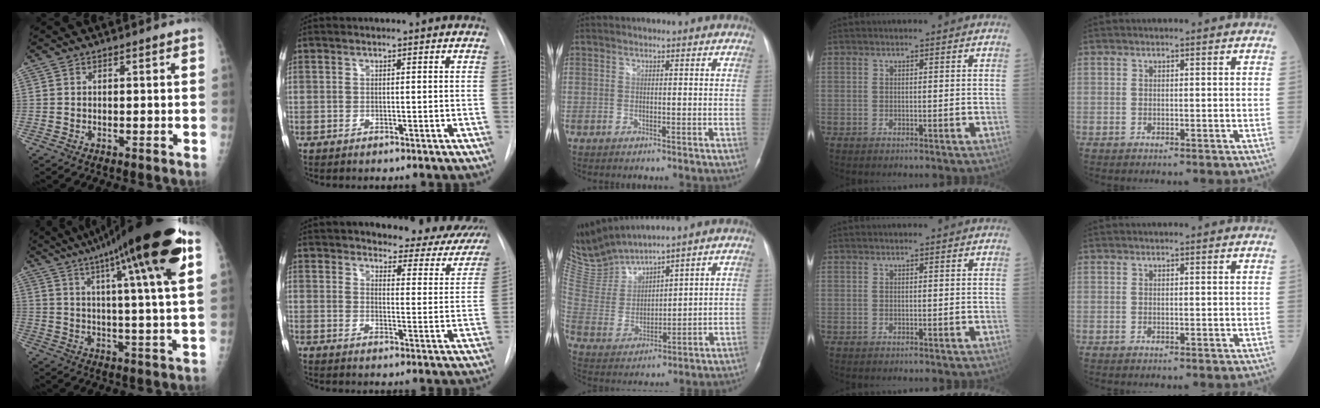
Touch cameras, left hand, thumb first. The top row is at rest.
{"thumb": {"total": 25.1, "force": [13.4, 2.6, 21.1], "torque": [-0.325, -0.009, 0.189]}, "index": {"total": 15.6, "force": [14.1, 4.8, 4.8], "torque": [-0.023, -0.038, 0.150]}, "middle": {"total": 9.2, "force": [9.1, -0.5, 1.1], "torque": [-0.056, 0.003, 0.209]}}